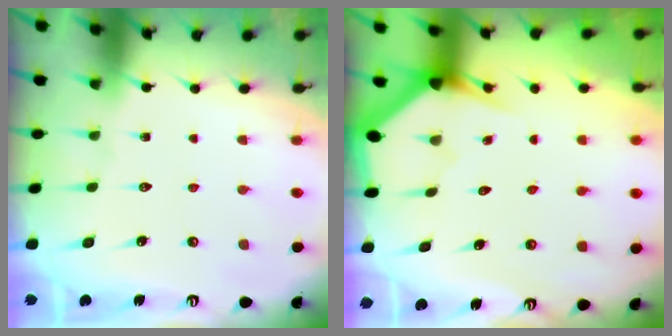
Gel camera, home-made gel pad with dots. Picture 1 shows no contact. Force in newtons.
{"total": 3.0, "press": 3.0, "slide": 0.1}